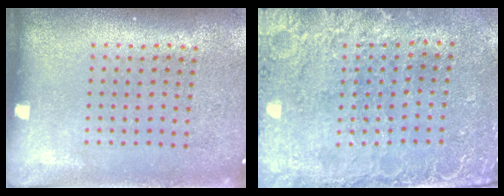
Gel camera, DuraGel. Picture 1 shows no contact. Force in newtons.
{"total": 2.6, "press": 2.4, "slide": 1.1}